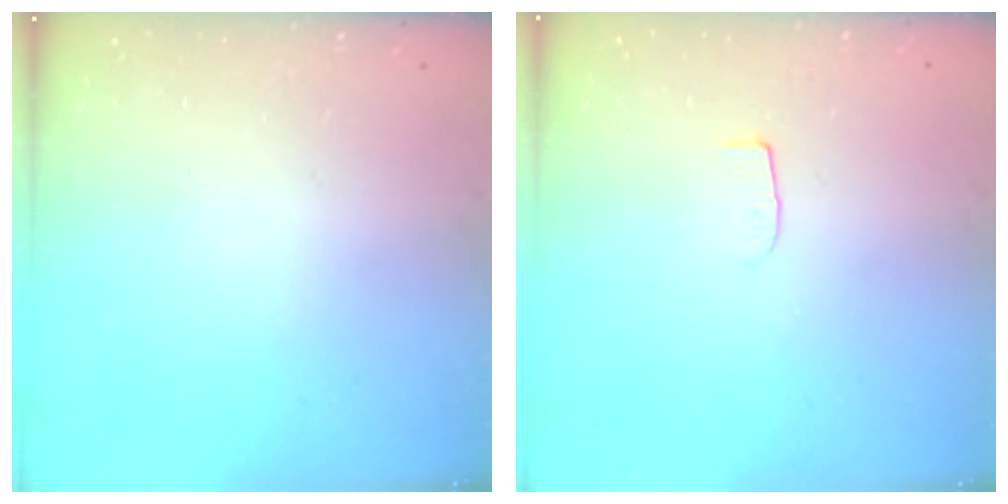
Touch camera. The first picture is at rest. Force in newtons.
{"total": 4.0, "press": 4.0, "slide": 0.2}